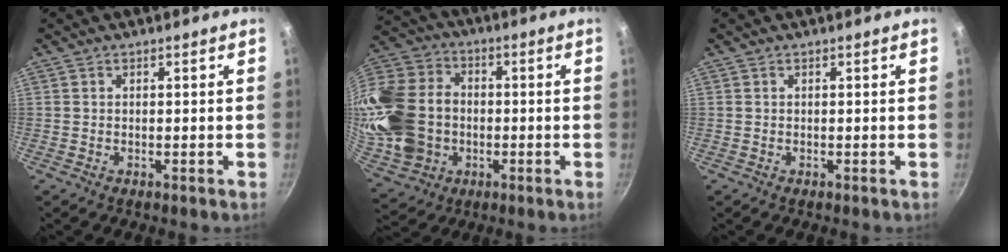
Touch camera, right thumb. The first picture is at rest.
{"total": 22.6, "force": [-1.7, 18.1, 13.5], "torque": [-0.276, 0.030, -0.020]}
{"total": 0.0}